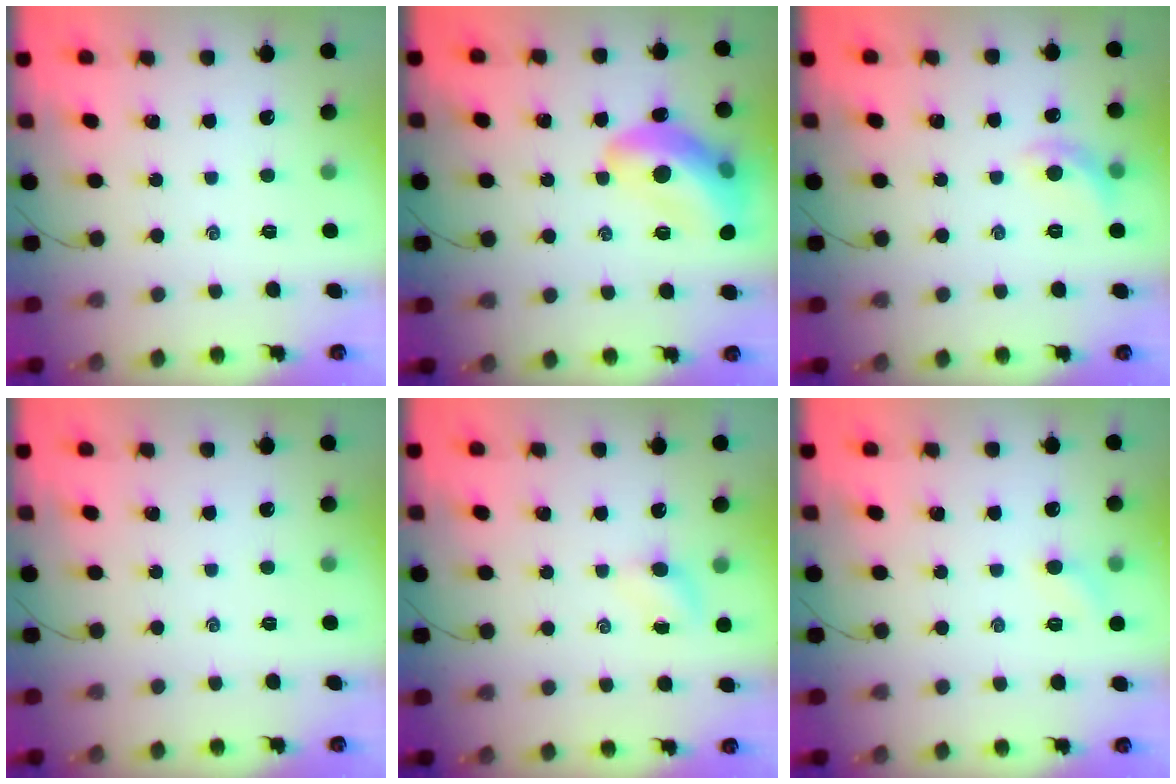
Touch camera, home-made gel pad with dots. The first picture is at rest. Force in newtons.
{"total": 15.3, "press": 15.2, "slide": 1.7}
{"total": 6.5, "press": 6.4, "slide": 0.8}
{"total": 0.0}
{"total": 3.5, "press": 3.3, "slide": 1.1}
{"total": 5.2, "press": 5.0, "slide": 1.5}